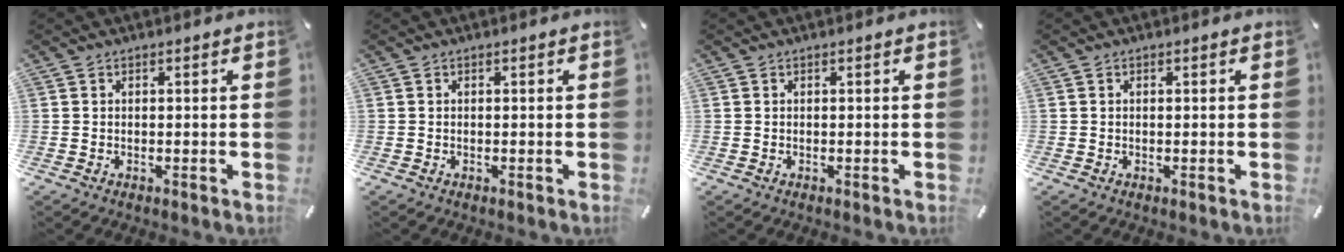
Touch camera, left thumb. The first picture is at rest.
{"total": 0.0}
{"total": 0.0}
{"total": 0.0}